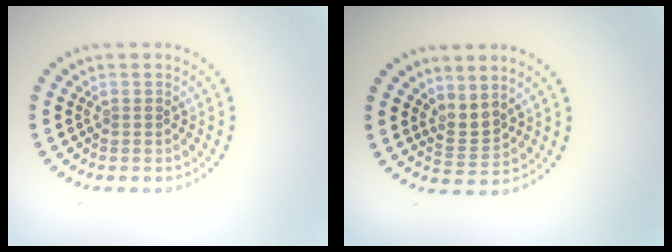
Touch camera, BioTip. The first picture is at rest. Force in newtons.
{"total": 1.9, "press": 1.3, "slide": 1.4}